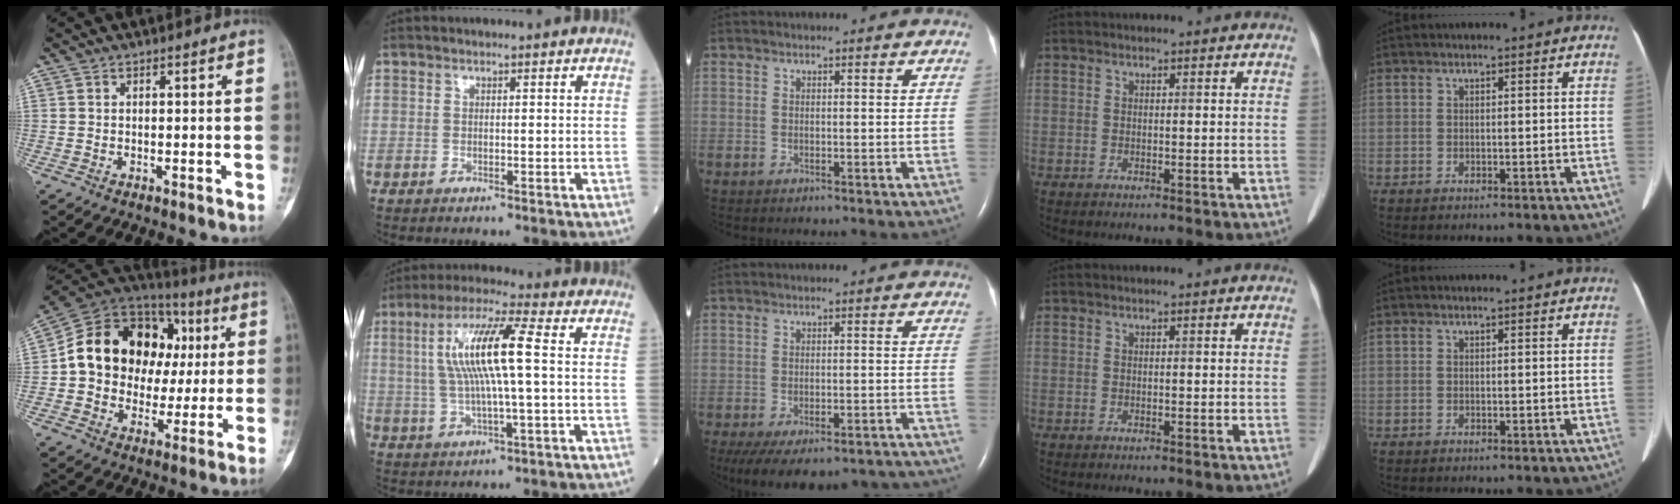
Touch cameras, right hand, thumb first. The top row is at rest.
{"thumb": {"total": 22.1, "force": [2.9, 17.2, 13.6], "torque": [-0.184, 0.044, 0.054]}, "index": {"total": 11.8, "force": [1.7, 0.9, 11.6], "torque": [-0.232, 0.017, 0.030]}, "middle": {"total": 18.3, "force": [-15.3, 5.8, 8.2], "torque": [-0.132, -0.010, -0.191]}}